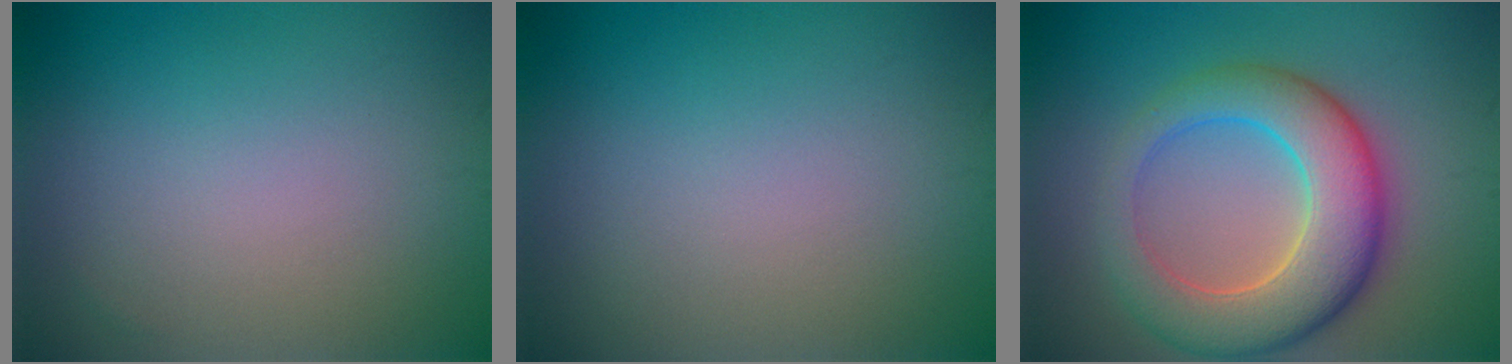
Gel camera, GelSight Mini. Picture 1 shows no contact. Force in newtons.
{"total": 0.0}
{"total": 8.2, "press": 8.2, "slide": 0.5}